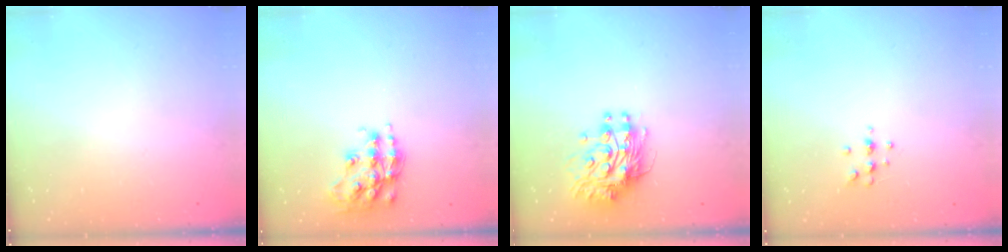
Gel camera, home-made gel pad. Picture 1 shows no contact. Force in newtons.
{"total": 15.1, "press": 15.0, "slide": 1.0}
{"total": 11.5, "press": 11.5, "slide": 1.0}
{"total": 5.6, "press": 5.4, "slide": 1.5}